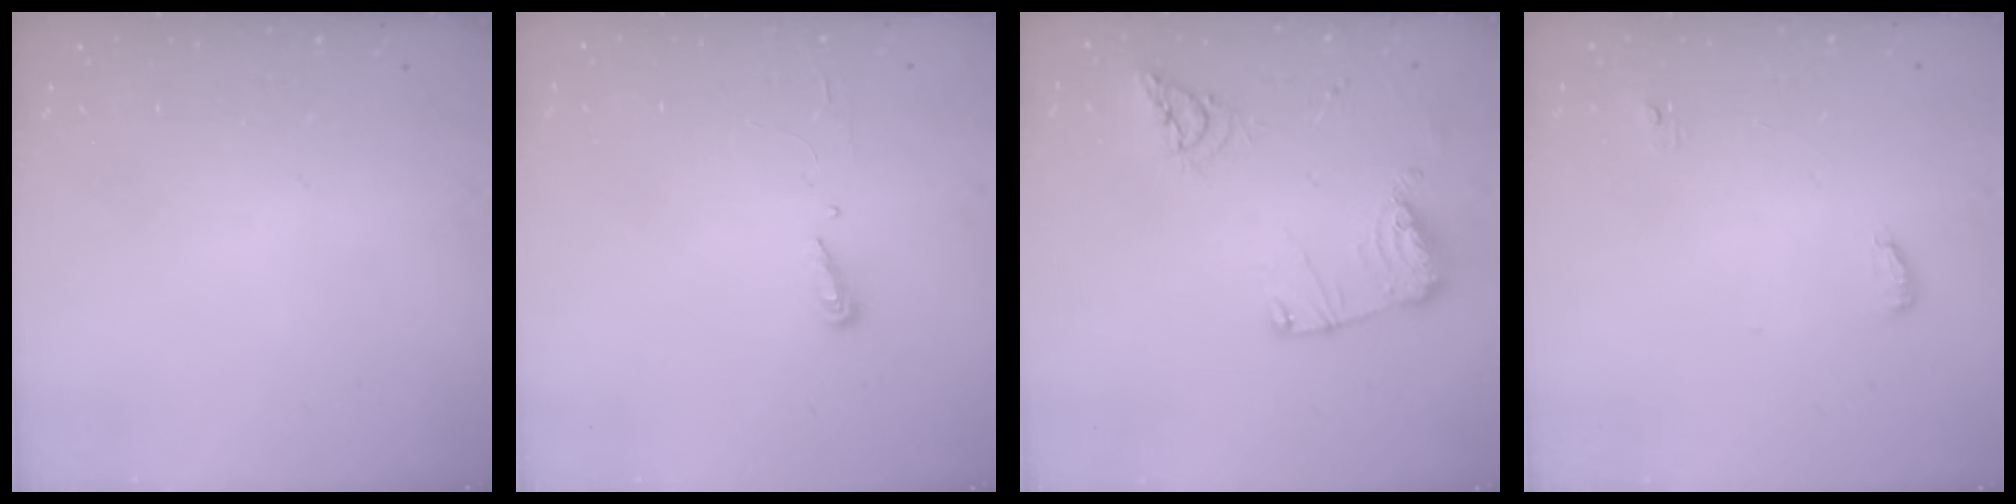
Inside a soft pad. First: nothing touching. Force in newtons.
{"total": 2.9, "press": 2.9, "slide": 0.4}
{"total": 12.6, "press": 12.5, "slide": 1.5}
{"total": 3.7, "press": 3.5, "slide": 1.2}